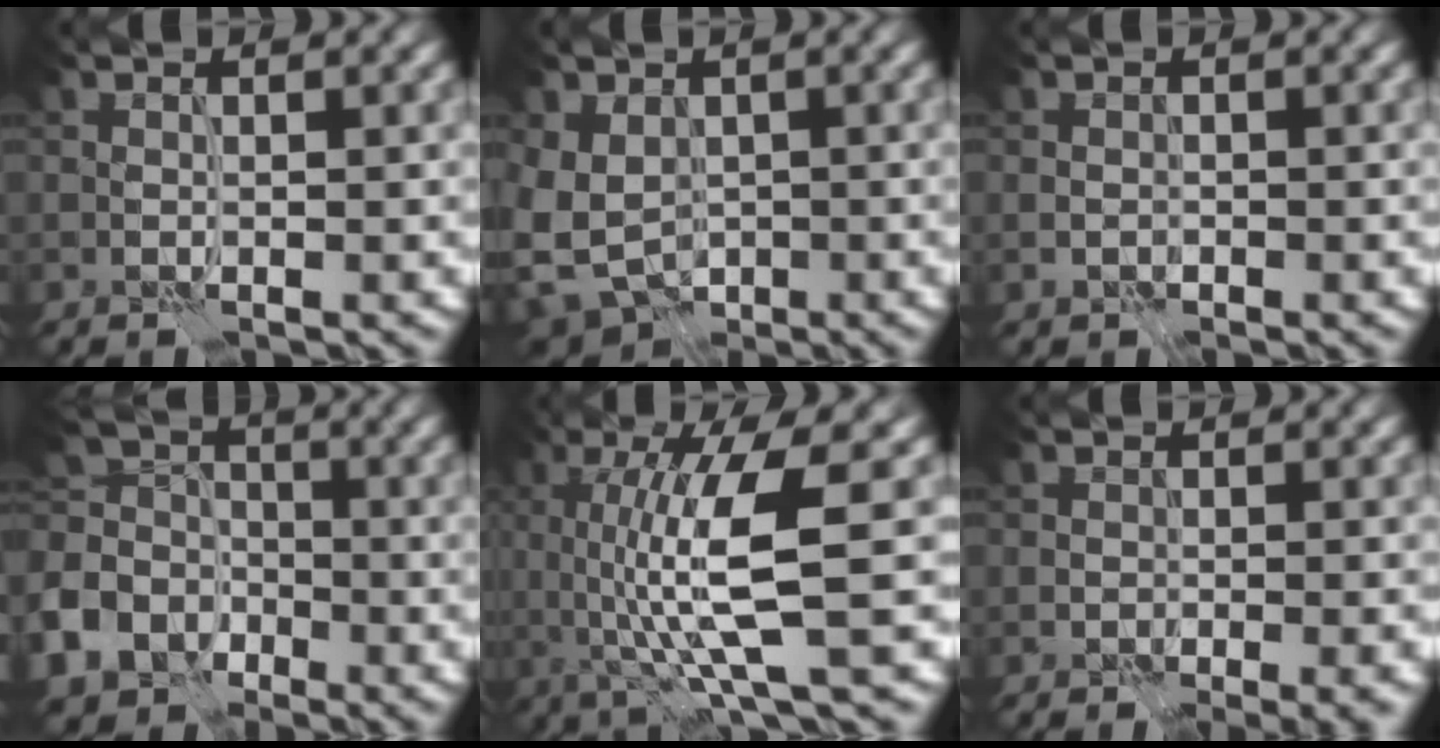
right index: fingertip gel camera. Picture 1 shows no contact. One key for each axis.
{"total": 6.2, "fx": -1.0, "fy": 4.8, "fz": 3.7, "tx": -0.084, "ty": -0.013, "tz": -0.025}
{"total": 0.9, "fx": -0.2, "fy": 0.8, "fz": 0.4, "tx": -0.008, "ty": -0.003, "tz": 0.001}
{"total": 7.1, "fx": -4.5, "fy": 5.0, "fz": 2.3, "tx": -0.060, "ty": -0.004, "tz": -0.094}
{"total": 8.2, "fx": 0.2, "fy": 1.5, "fz": 8.1, "tx": -0.119, "ty": -0.005, "tz": 0.007}
{"total": 3.1, "fx": -1.7, "fy": 1.2, "fz": 2.3, "tx": -0.021, "ty": -0.007, "tz": -0.014}